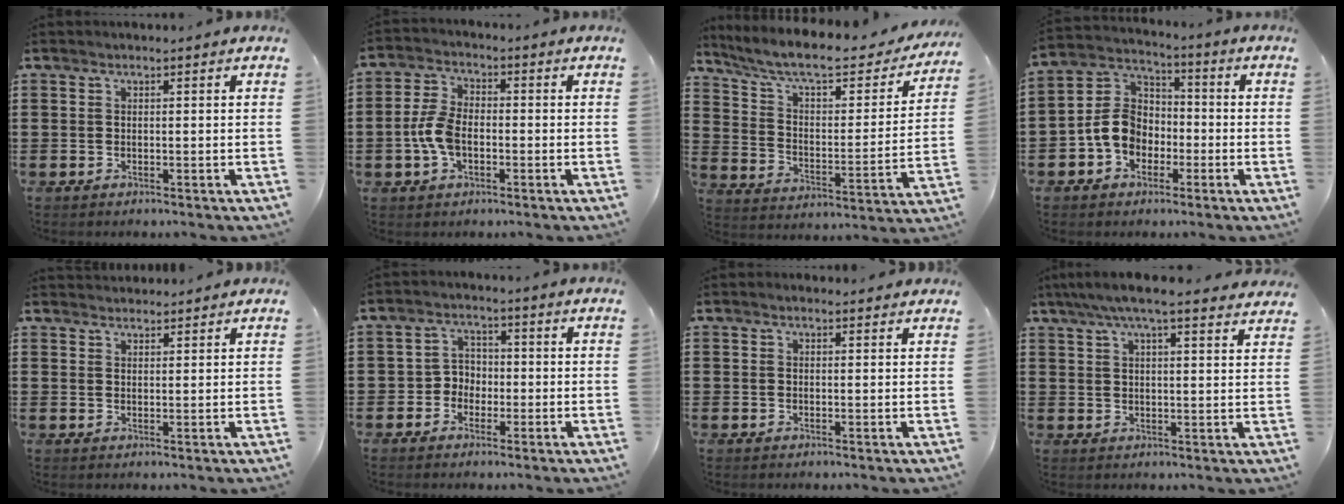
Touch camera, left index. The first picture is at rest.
{"total": 6.3, "force": [-1.5, 3.6, 5.0], "torque": [-0.121, -0.001, -0.034]}
{"total": 8.4, "force": [6.8, 1.5, 4.6], "torque": [-0.118, -0.043, 0.113]}
{"total": 8.2, "force": [-2.5, 6.5, 4.3], "torque": [-0.122, 0.013, -0.056]}
{"total": 1.7, "force": [1.7, 0.3, 0.0], "torque": [-0.003, 0.000, 0.033]}
{"total": 3.4, "force": [-1.6, 2.9, 1.0], "torque": [-0.030, 0.009, -0.036]}
{"total": 0.7, "force": [0.5, 0.3, 0.3], "torque": [-0.007, 0.002, 0.010]}
{"total": 6.1, "force": [5.0, 0.6, 3.4], "torque": [-0.078, -0.009, 0.090]}